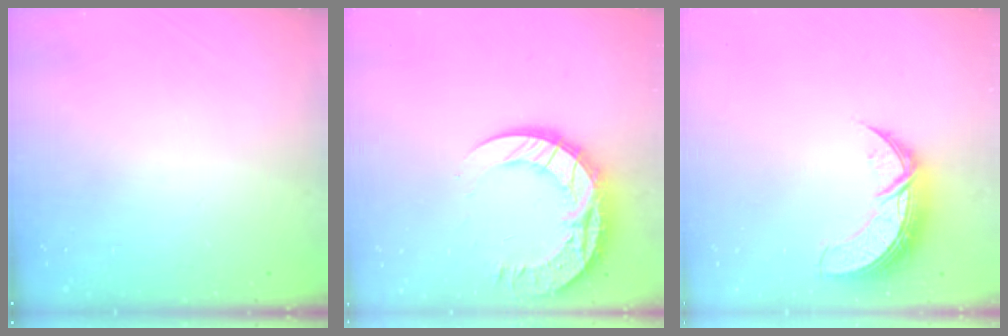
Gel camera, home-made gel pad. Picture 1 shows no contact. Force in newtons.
{"total": 16.8, "press": 16.7, "slide": 1.7}
{"total": 10.3, "press": 10.3, "slide": 0.7}